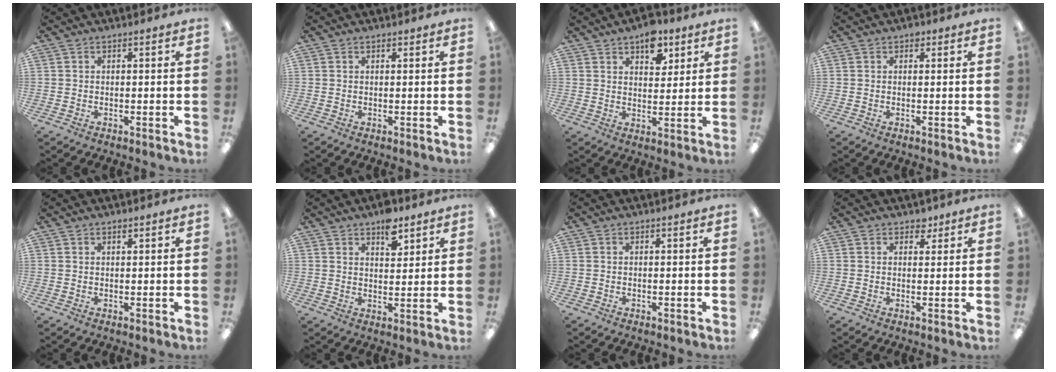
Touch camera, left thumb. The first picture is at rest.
{"total": 0.8, "force": [0.6, 0.4, 0.5], "torque": [-0.011, 0.000, 0.011]}
{"total": 8.6, "force": [5.2, 4.8, 4.9], "torque": [-0.043, -0.027, 0.085]}
{"total": 1.3, "force": [0.7, 0.8, 0.7], "torque": [-0.006, -0.002, 0.011]}
{"total": 0.9, "force": [0.7, 0.3, 0.4], "torque": [-0.009, 0.001, 0.013]}
{"total": 6.7, "force": [4.6, 3.4, 3.6], "torque": [-0.034, -0.025, 0.075]}
{"total": 0.0}
{"total": 2.8, "force": [1.9, 1.7, 1.0], "torque": [-0.005, -0.004, 0.033]}